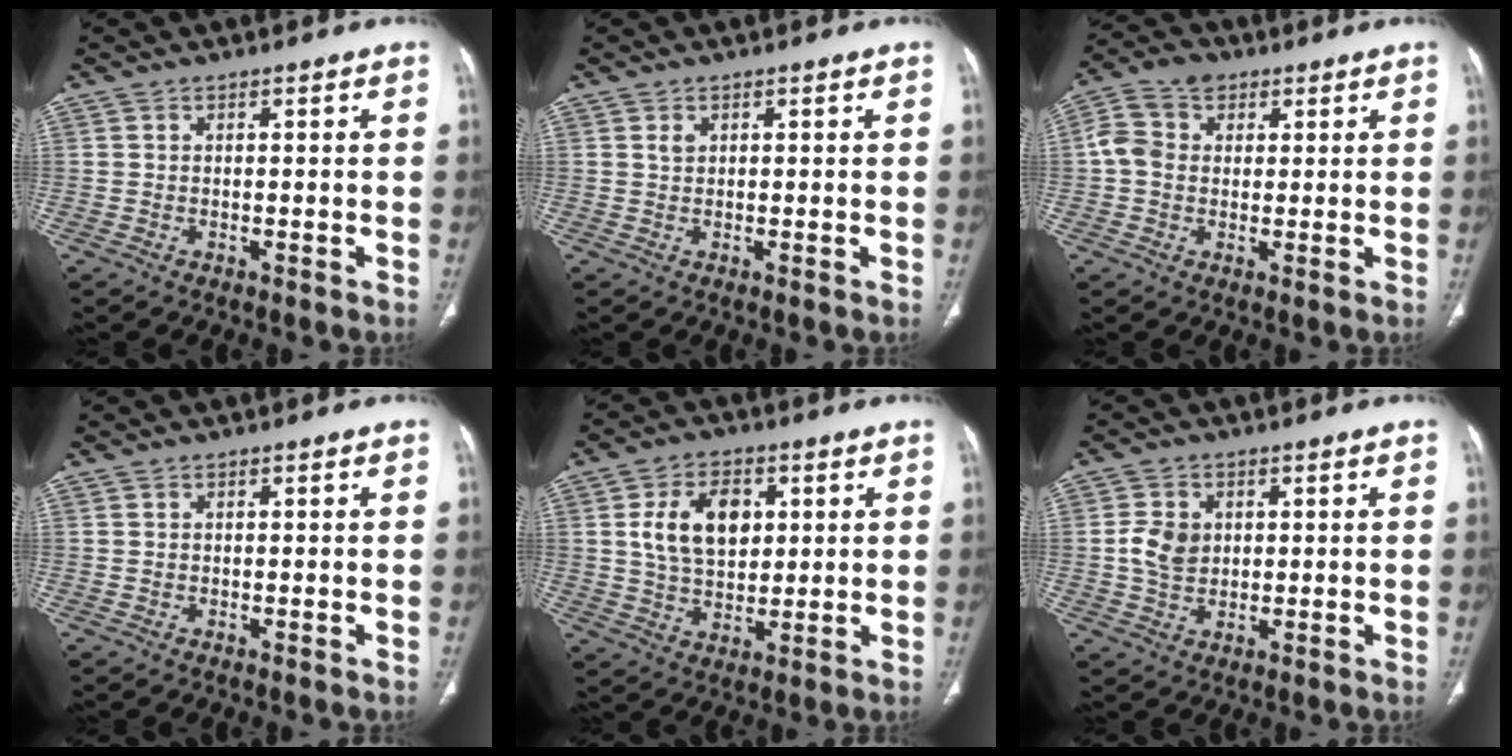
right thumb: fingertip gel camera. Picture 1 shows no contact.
{"total": 1.0, "force": [0.5, 0.6, 0.6], "torque": [-0.010, 0.002, 0.010]}
{"total": 7.3, "force": [1.3, 6.1, 3.8], "torque": [-0.072, 0.019, 0.016]}
{"total": 0.0}
{"total": 11.3, "force": [2.7, 7.5, 8.0], "torque": [-0.112, -0.005, 0.053]}
{"total": 5.4, "force": [0.7, 4.2, 3.2], "torque": [-0.049, -0.002, 0.016]}